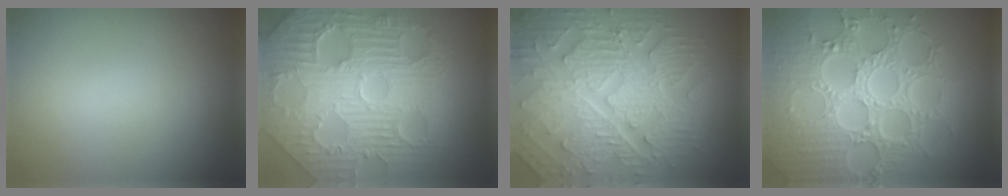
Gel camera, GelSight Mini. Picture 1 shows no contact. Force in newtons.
{"total": 11.5, "press": 7.5, "slide": 8.8}
{"total": 10.8, "press": 7.2, "slide": 8.0}
{"total": 8.9, "press": 6.6, "slide": 6.0}